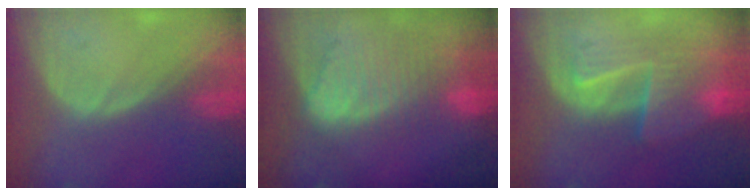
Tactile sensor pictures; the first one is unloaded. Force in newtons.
{"total": 9.6, "press": 8.3, "slide": 4.8}
{"total": 7.1, "press": 7.1, "slide": 0.3}